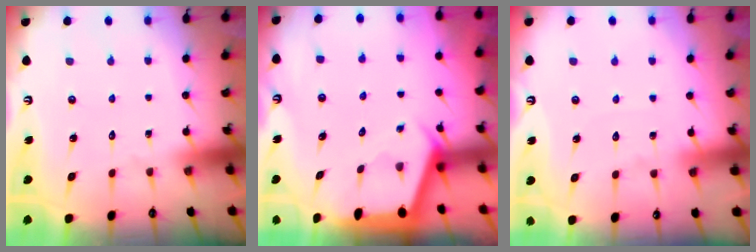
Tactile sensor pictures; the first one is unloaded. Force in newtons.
{"total": 2.2, "press": 2.2, "slide": 0.3}
{"total": 3.0, "press": 3.0, "slide": 0.5}